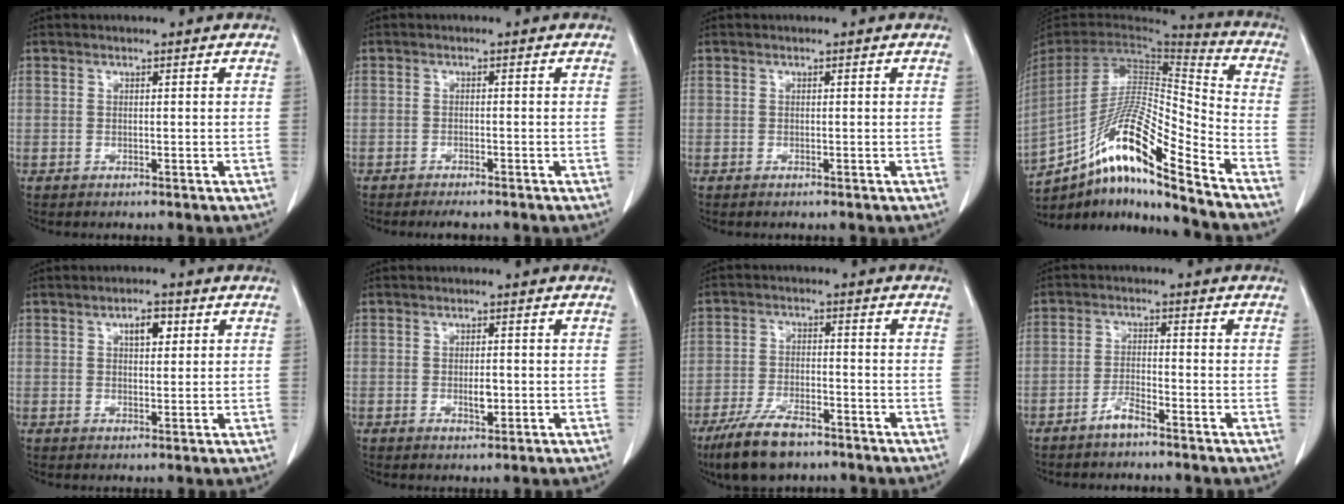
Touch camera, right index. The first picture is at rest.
{"total": 2.4, "force": [-2.0, 0.6, 1.2], "torque": [-0.011, -0.002, -0.023]}
{"total": 0.0}
{"total": 18.6, "force": [-13.1, 0.5, 13.1], "torque": [-0.267, -0.005, -0.241]}
{"total": 3.2, "force": [1.3, 1.1, 2.7], "torque": [-0.044, 0.002, 0.022]}
{"total": 2.4, "force": [-0.3, 1.0, 2.2], "torque": [-0.040, -0.002, -0.002]}
{"total": 8.7, "force": [-6.4, 2.9, 5.2], "torque": [-0.103, -0.012, -0.114]}
{"total": 2.8, "force": [-2.3, 0.3, 1.6], "torque": [-0.029, 0.003, -0.044]}